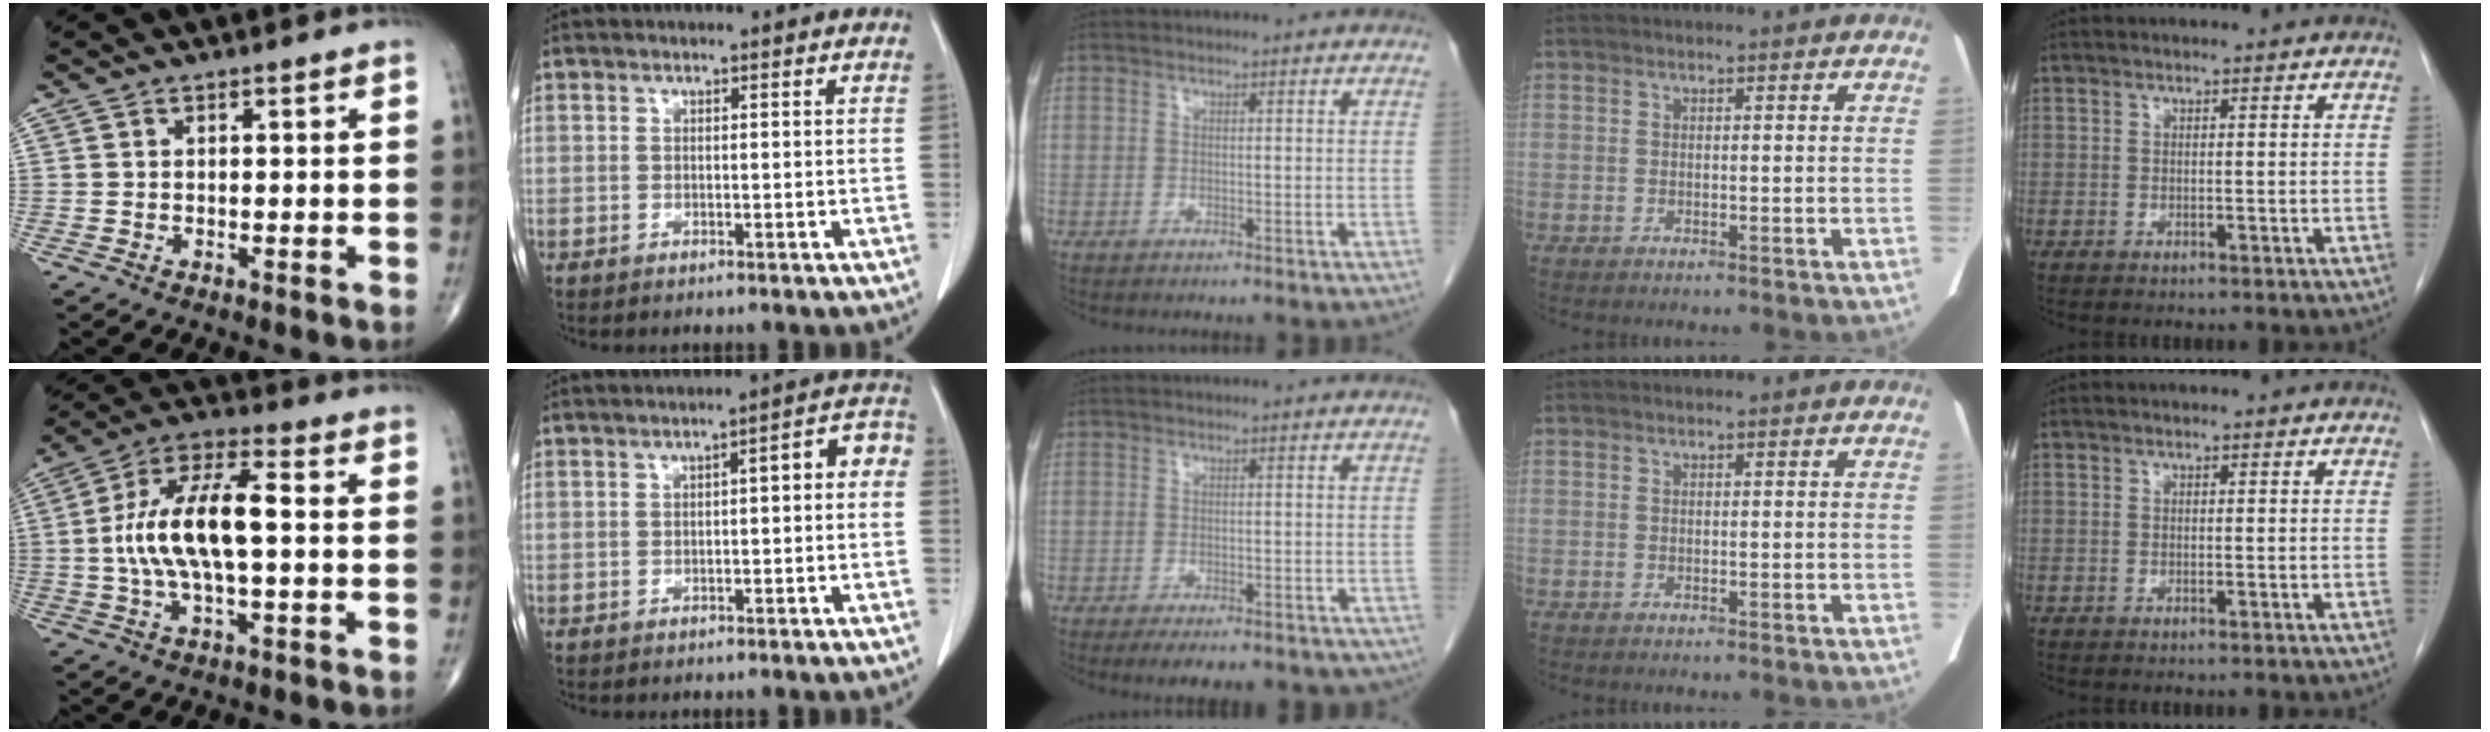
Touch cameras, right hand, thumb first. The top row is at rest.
{"thumb": {"total": 14.9, "force": [0.0, 5.6, 13.8], "torque": [-0.274, 0.030, -0.005]}, "index": {"total": 4.8, "force": [-0.3, 1.5, 4.5], "torque": [-0.051, 0.031, -0.009]}, "middle": {"total": 9.2, "force": [-6.6, 3.7, 5.3], "torque": [-0.064, -0.004, -0.079]}}